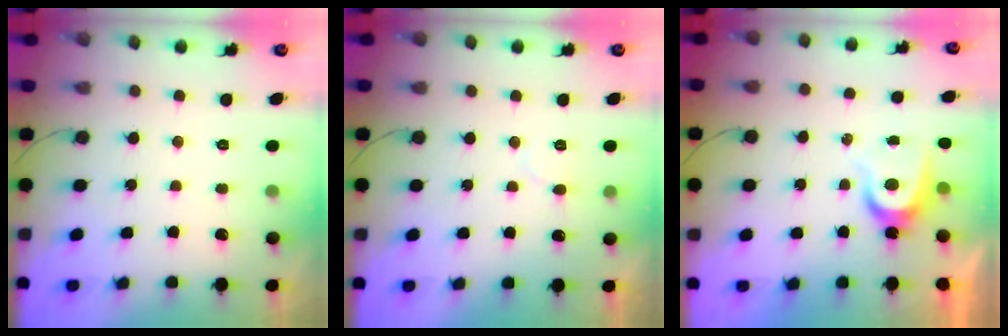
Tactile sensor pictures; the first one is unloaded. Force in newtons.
{"total": 4.8, "press": 4.8, "slide": 0.4}
{"total": 6.3, "press": 6.3, "slide": 0.5}